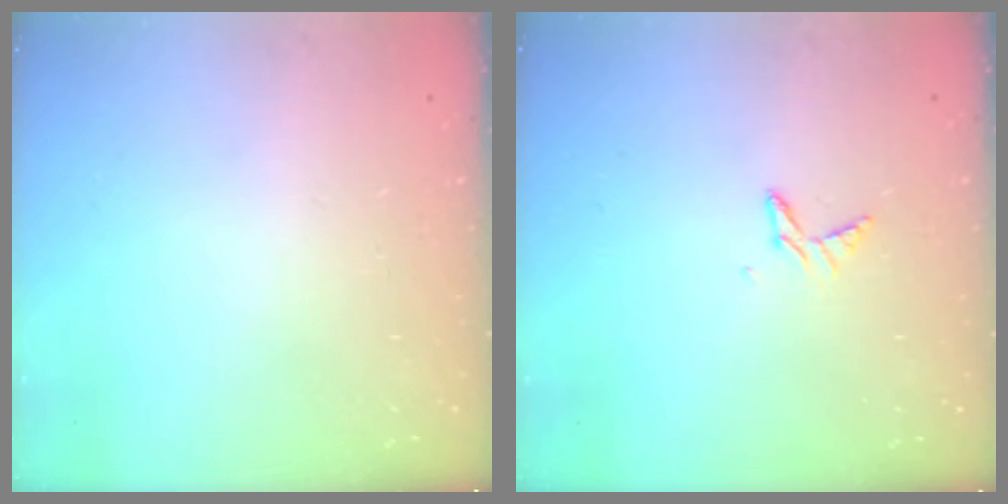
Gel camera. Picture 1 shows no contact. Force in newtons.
{"total": 4.9, "press": 4.8, "slide": 0.5}